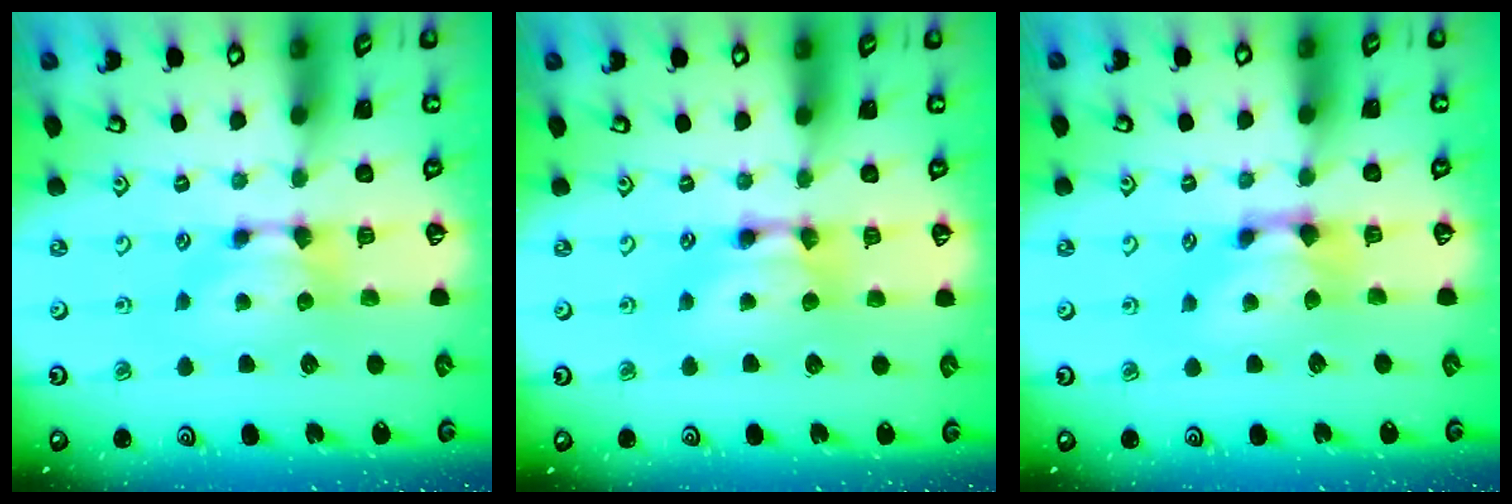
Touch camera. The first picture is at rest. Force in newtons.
{"total": 2.2, "press": 2.2, "slide": 0.1}
{"total": 1.1, "press": 0.1, "slide": 1.1}